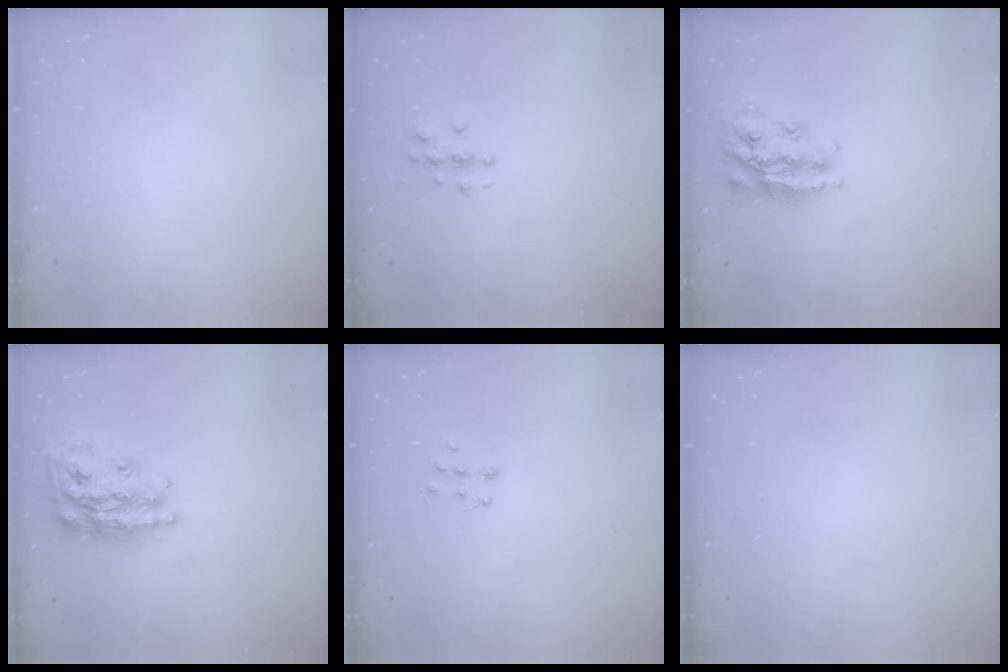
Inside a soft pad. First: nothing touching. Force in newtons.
{"total": 3.1, "press": 3.1, "slide": 0.2}
{"total": 18.8, "press": 18.7, "slide": 1.2}
{"total": 22.0, "press": 21.9, "slide": 1.4}
{"total": 6.2, "press": 6.2, "slide": 0.4}
{"total": 0.0}